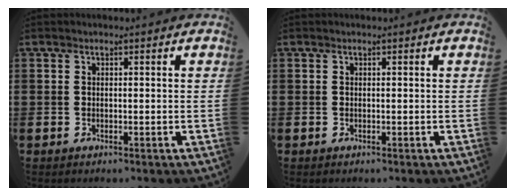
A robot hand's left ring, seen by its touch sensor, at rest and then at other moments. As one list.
[{"total": 0.0}]